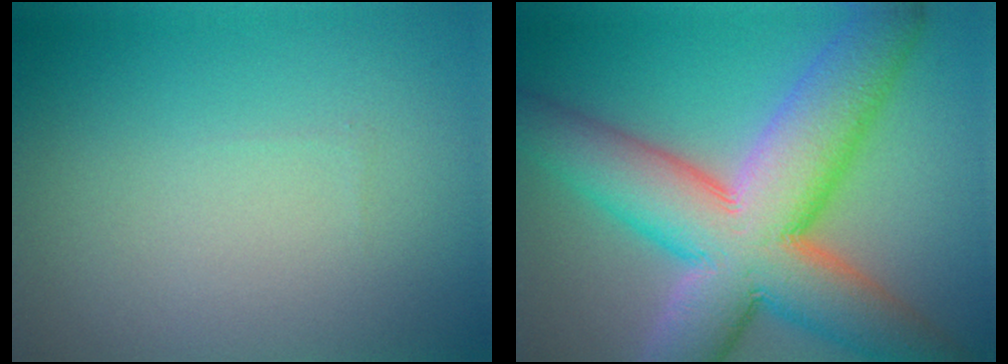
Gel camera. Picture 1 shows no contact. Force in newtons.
{"total": 13.7, "press": 13.6, "slide": 0.7}